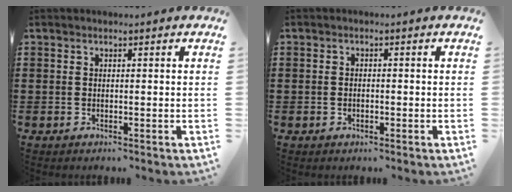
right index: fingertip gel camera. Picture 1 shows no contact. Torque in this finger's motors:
{"motor_torque": [-1.10, 1.04, -0.03, 0.00]}